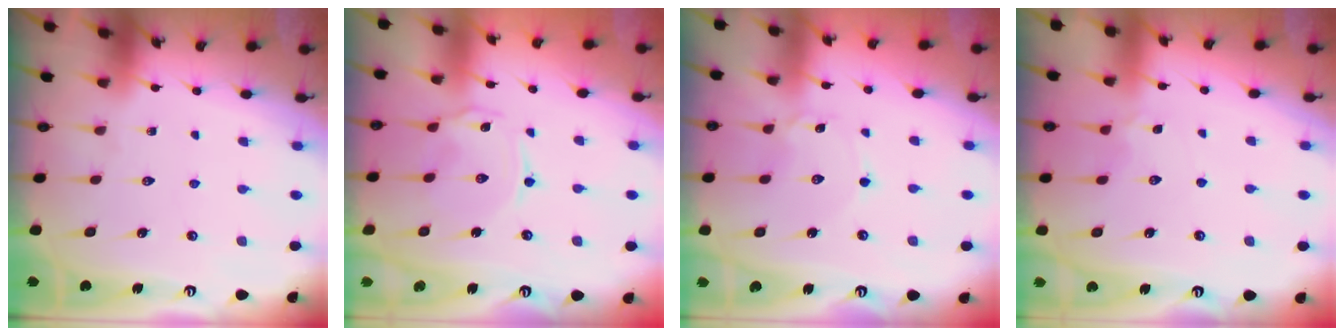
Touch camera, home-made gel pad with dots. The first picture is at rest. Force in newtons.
{"total": 1.1, "press": 1.0, "slide": 0.3}
{"total": 1.5, "press": 1.5, "slide": 0.2}
{"total": 1.9, "press": 1.8, "slide": 0.5}